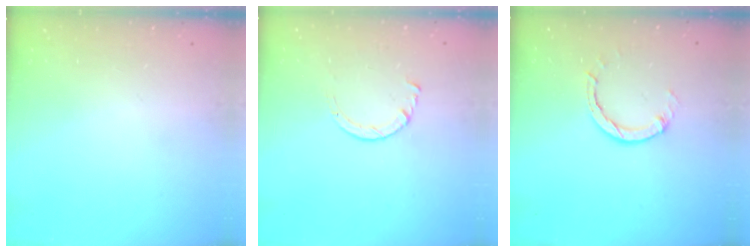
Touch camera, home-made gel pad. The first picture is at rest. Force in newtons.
{"total": 2.9, "press": 2.8, "slide": 0.3}
{"total": 2.7, "press": 2.7, "slide": 0.3}